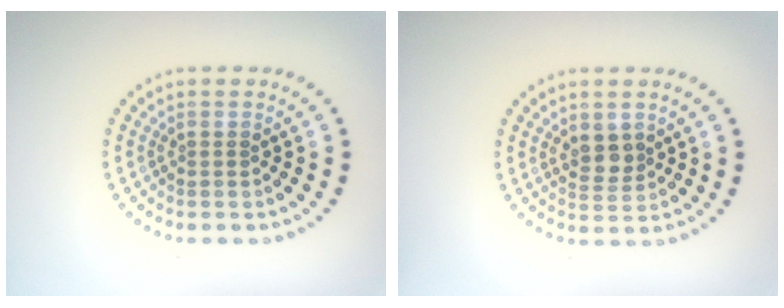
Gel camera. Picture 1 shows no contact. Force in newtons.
{"total": 2.0, "press": 1.8, "slide": 0.9}